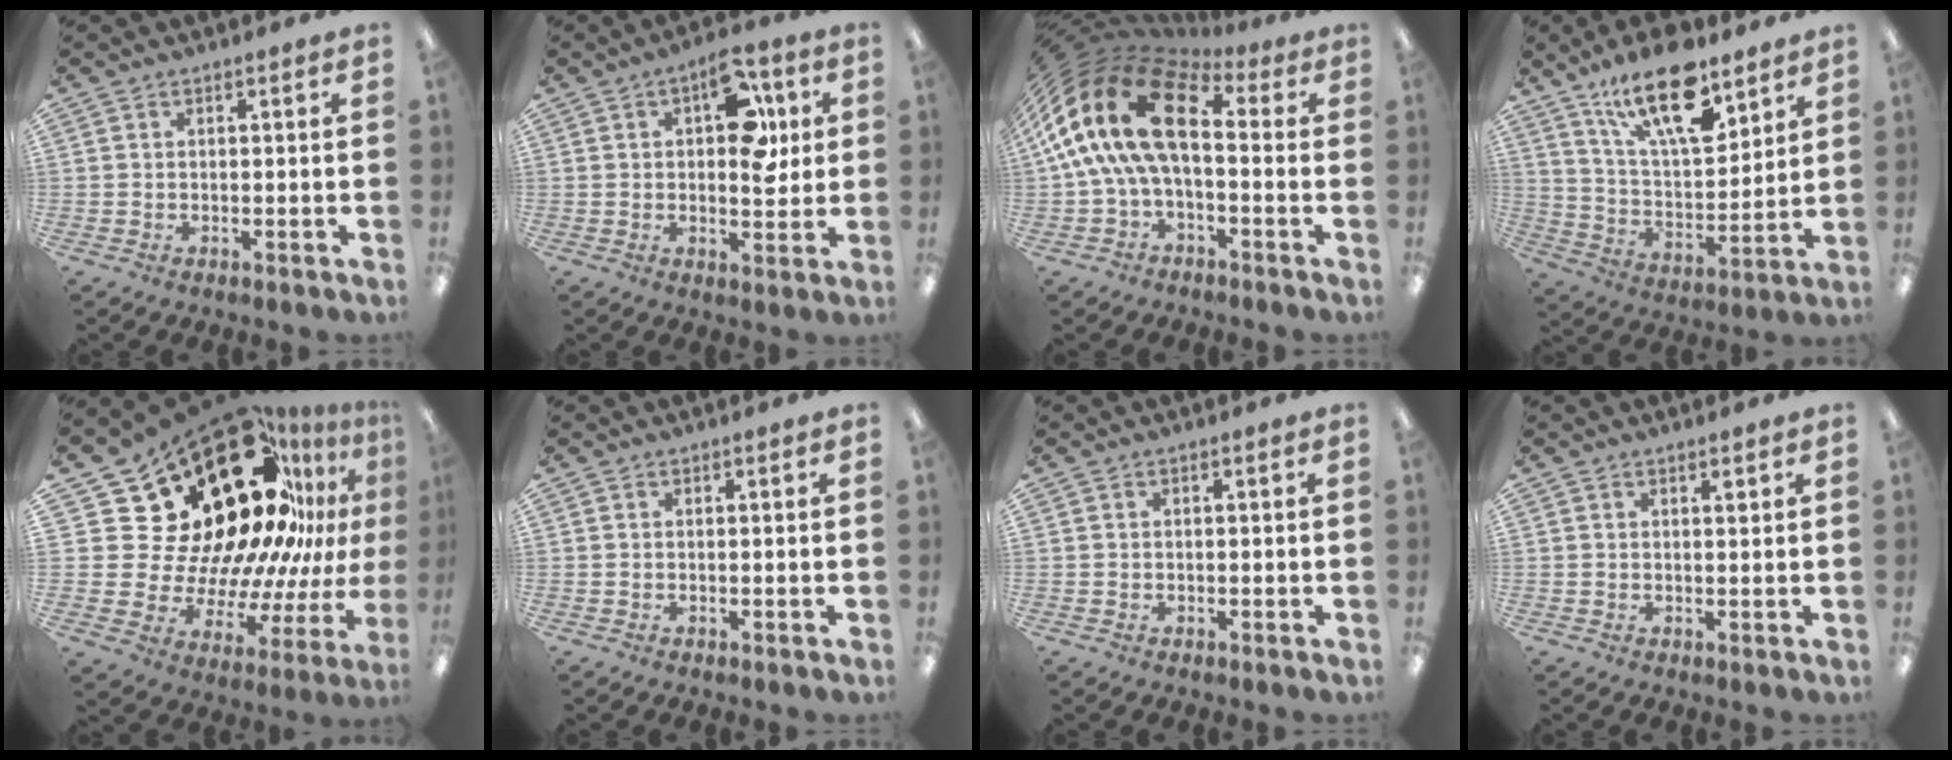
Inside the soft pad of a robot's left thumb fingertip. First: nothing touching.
{"total": 12.8, "force": [4.0, 6.9, 10.0], "torque": [-0.123, -0.008, 0.066]}
{"total": 20.7, "force": [3.3, 10.8, 17.3], "torque": [-0.366, -0.001, 0.057]}
{"total": 20.0, "force": [13.2, 7.7, 12.9], "torque": [-0.216, -0.066, 0.223]}
{"total": 35.7, "force": [15.1, 20.8, 24.8], "torque": [-0.376, -0.172, 0.328]}
{"total": 0.0}
{"total": 0.0}
{"total": 1.3, "force": [1.0, 0.3, 0.8], "torque": [-0.010, -0.004, 0.016]}